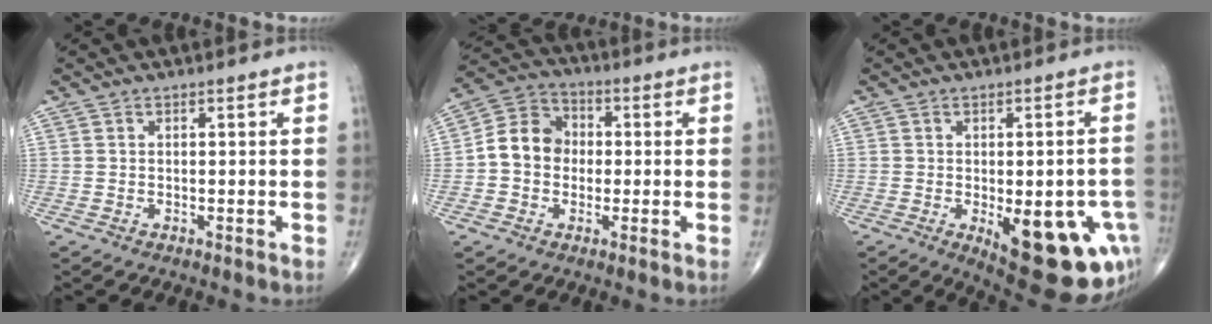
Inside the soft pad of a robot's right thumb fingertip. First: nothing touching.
{"total": 9.1, "force": [-0.5, 7.7, 4.8], "torque": [-0.069, 0.033, -0.023]}
{"total": 20.7, "force": [-7.1, 8.2, 17.6], "torque": [-0.159, -0.005, -0.073]}